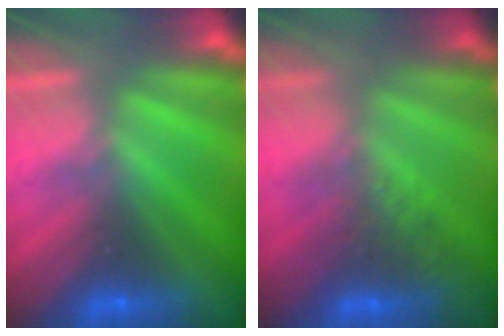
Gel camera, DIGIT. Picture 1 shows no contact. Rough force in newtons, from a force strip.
{"total": 2.7}